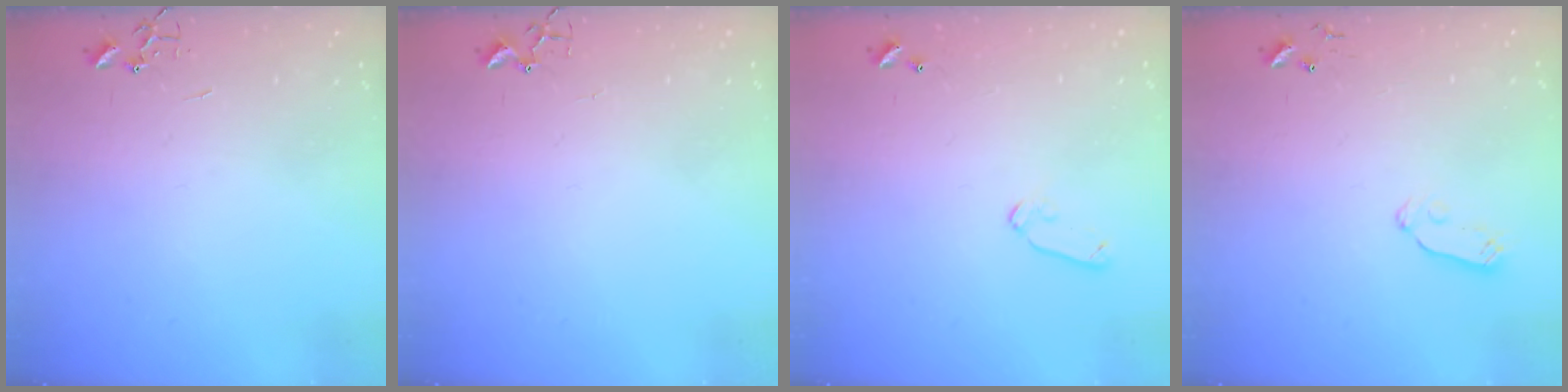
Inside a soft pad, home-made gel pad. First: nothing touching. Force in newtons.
{"total": 3.3, "press": 3.3, "slide": 0.5}
{"total": 6.8, "press": 6.7, "slide": 1.0}
{"total": 5.6, "press": 5.6, "slide": 0.3}